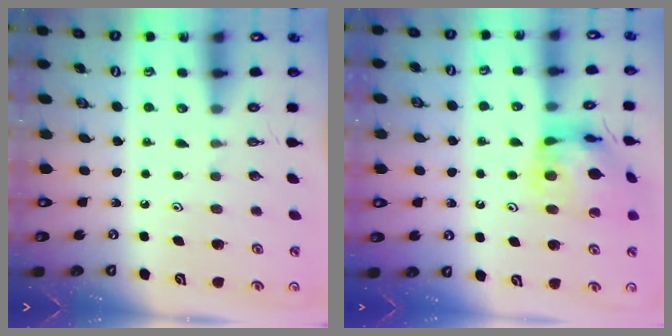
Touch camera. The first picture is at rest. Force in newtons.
{"total": 13.9, "press": 13.8, "slide": 1.5}